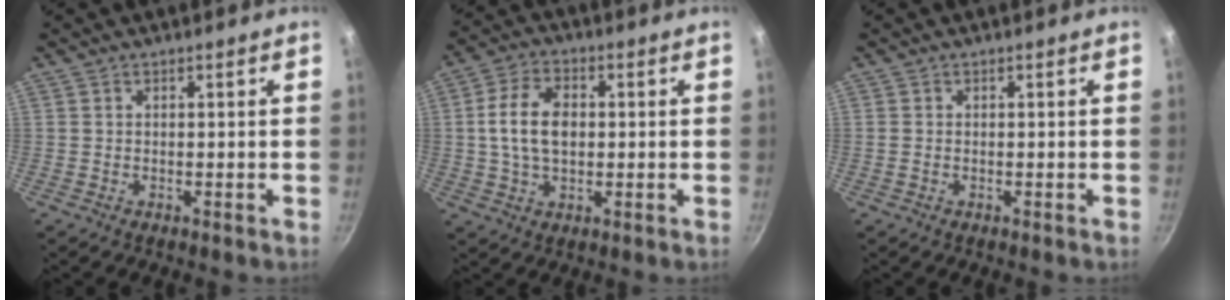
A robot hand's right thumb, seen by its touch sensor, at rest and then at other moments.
{"total": 9.8, "force": [0.6, 6.4, 7.4], "torque": [-0.128, 0.016, 0.006]}
{"total": 0.7, "force": [0.0, 0.6, 0.4], "torque": [-0.007, 0.001, -0.001]}